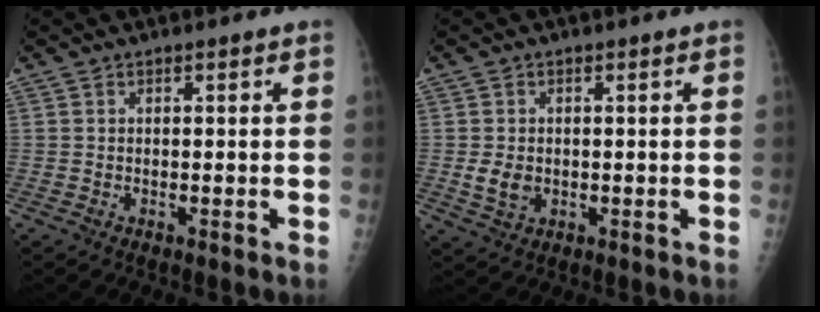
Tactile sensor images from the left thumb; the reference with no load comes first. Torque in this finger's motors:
{"motor_torque": [-0.29, 0.39, 0.28, 0.01, 0.05]}